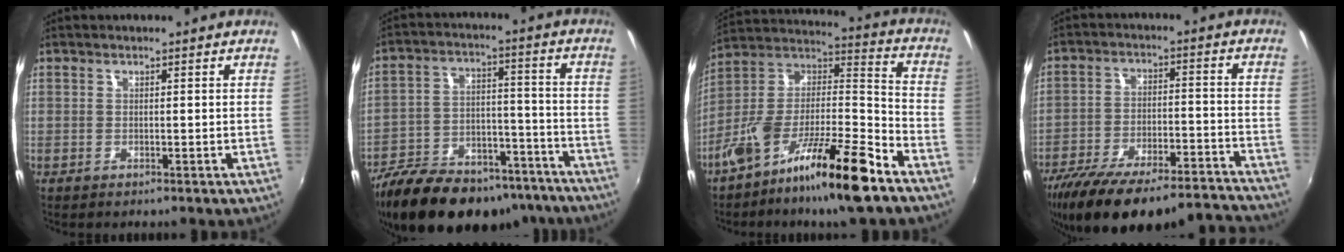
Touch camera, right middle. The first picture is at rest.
{"total": 27.1, "force": [-21.1, 11.3, 12.7], "torque": [-0.246, 0.006, -0.296]}
{"total": 18.5, "force": [-12.0, 2.9, 13.8], "torque": [-0.237, 0.003, -0.218]}
{"total": 26.9, "force": [-23.5, 5.7, 11.8], "torque": [-0.213, -0.027, -0.335]}